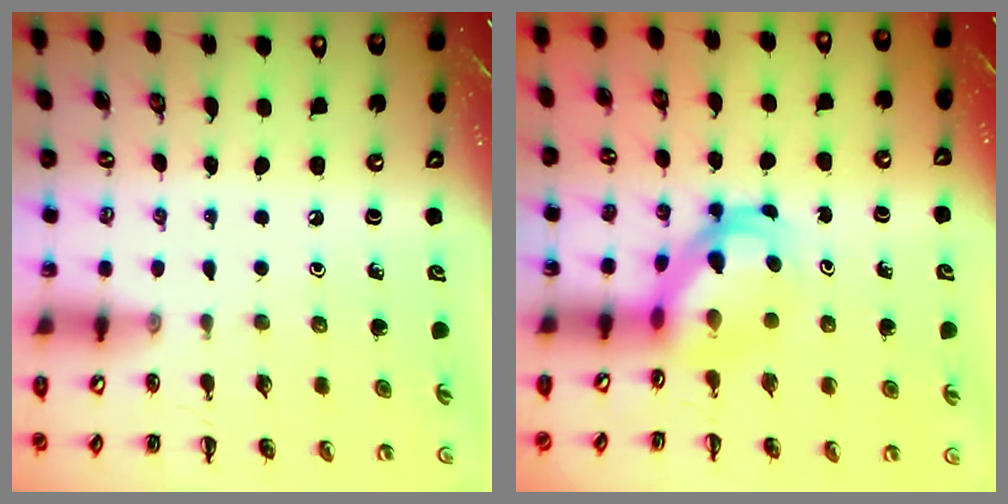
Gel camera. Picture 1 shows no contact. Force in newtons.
{"total": 4.9, "press": 4.7, "slide": 1.2}